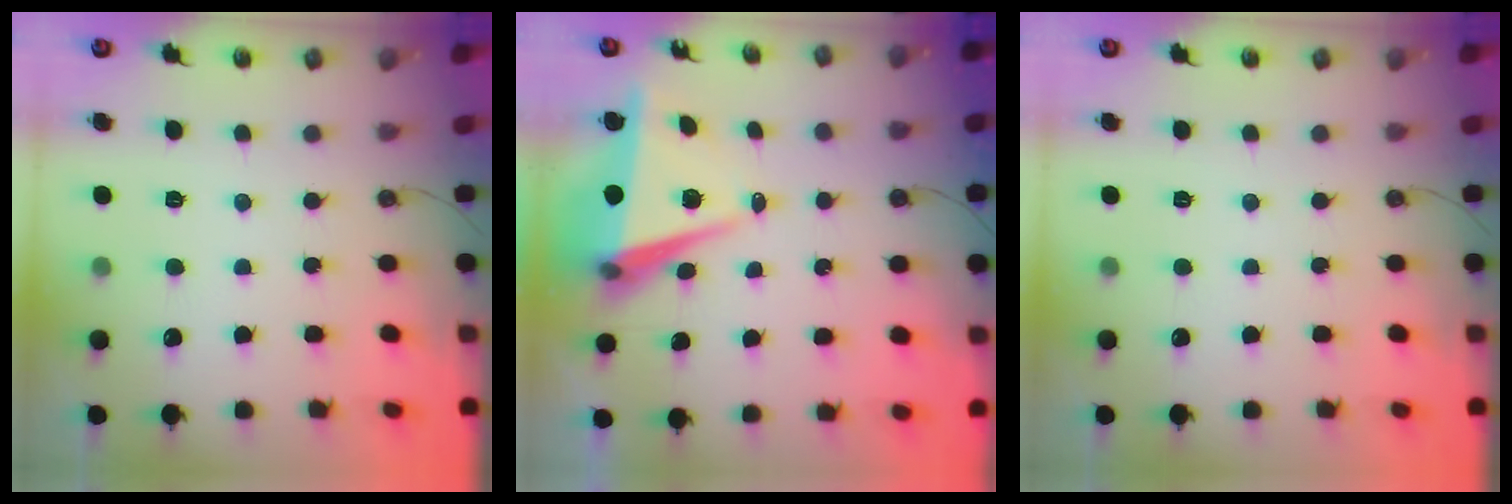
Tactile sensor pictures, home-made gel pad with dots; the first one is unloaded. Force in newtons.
{"total": 8.1, "press": 7.0, "slide": 4.1}
{"total": 0.0}